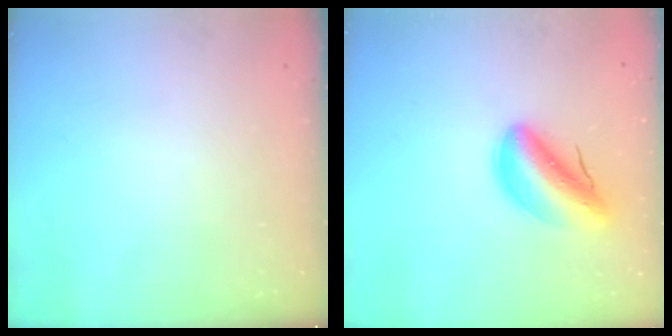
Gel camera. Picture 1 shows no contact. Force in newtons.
{"total": 9.0, "press": 8.4, "slide": 3.0}